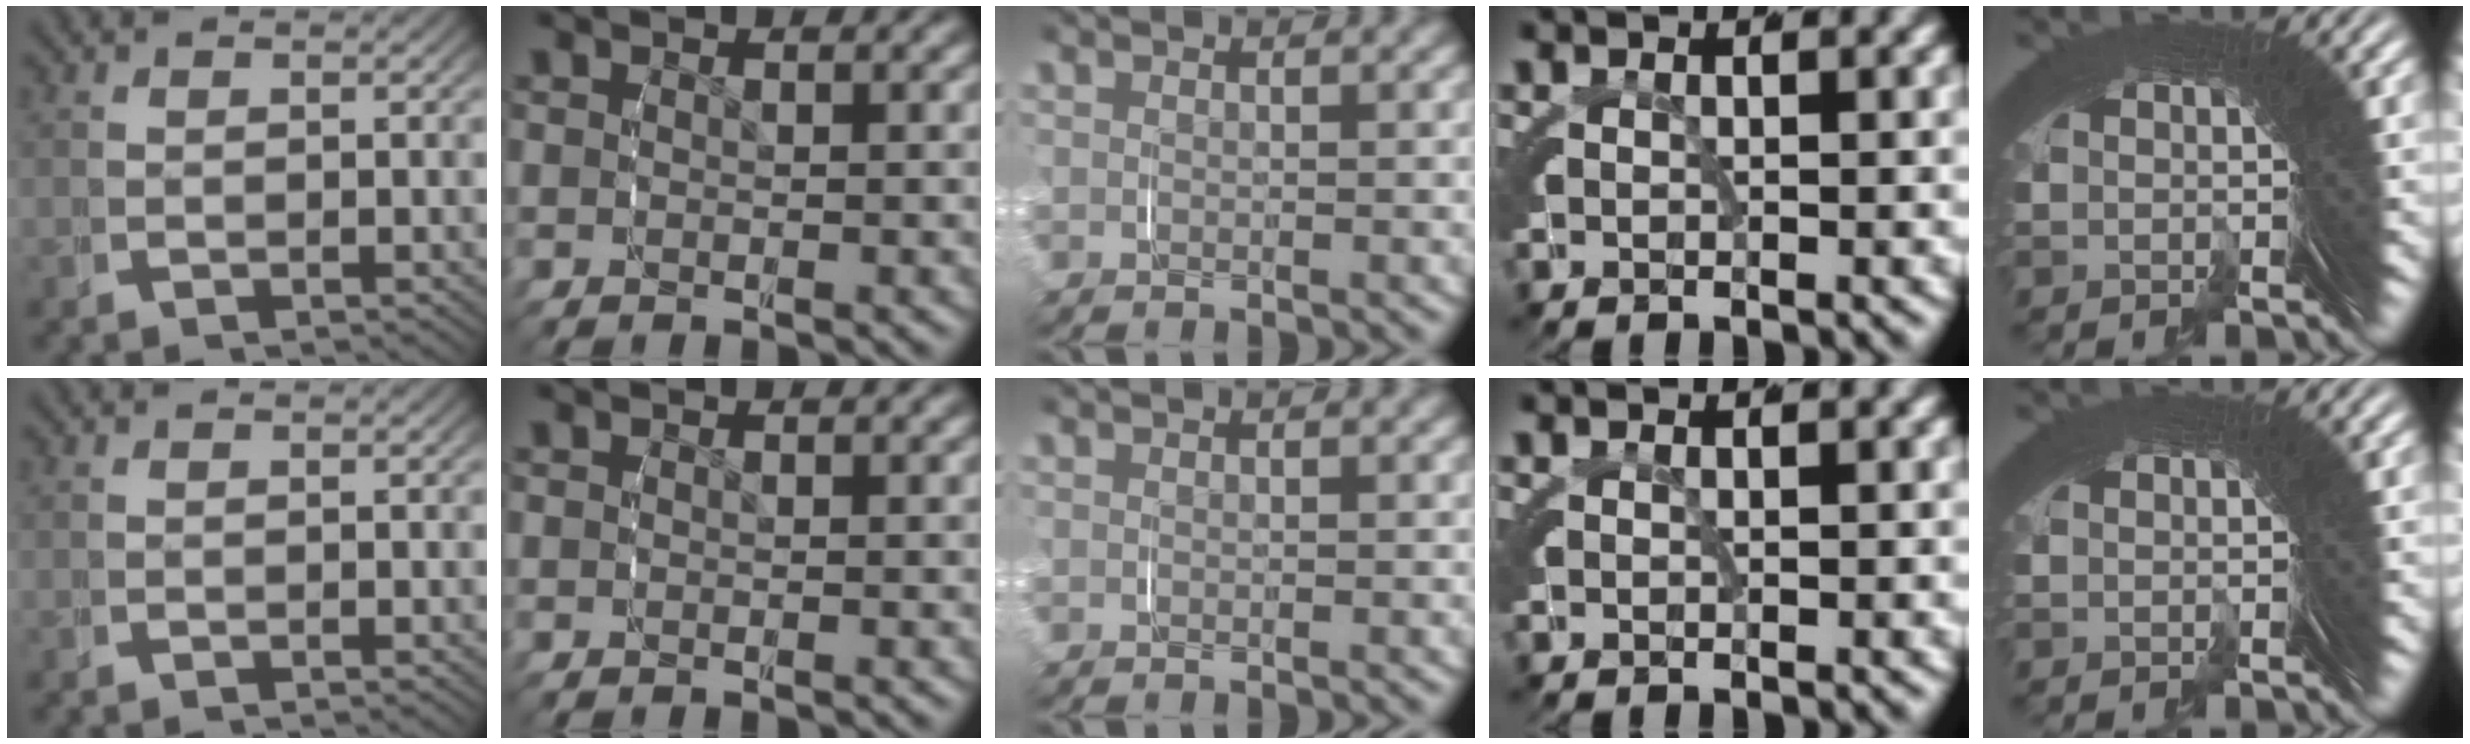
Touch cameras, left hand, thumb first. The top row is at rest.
{}